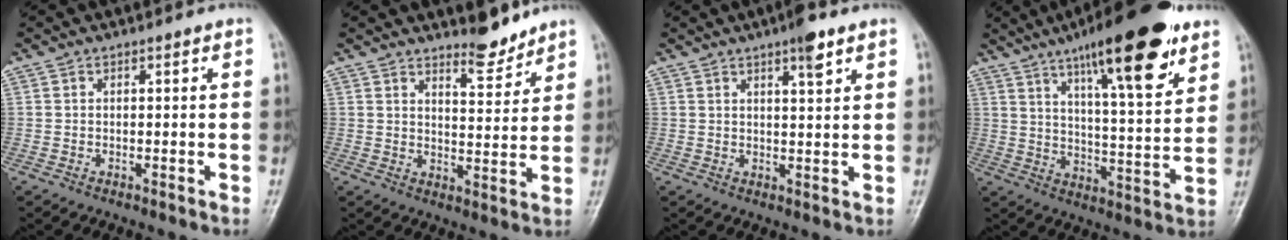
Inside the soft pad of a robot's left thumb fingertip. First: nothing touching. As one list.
[{"total": 5.6, "force": [5.0, 1.4, 2.0], "torque": [-0.017, -0.049, 0.084]}, {"total": 4.6, "force": [2.9, 0.9, 3.5], "torque": [-0.049, -0.012, 0.042]}, {"total": 21.1, "force": [12.8, 4.9, 16.0], "torque": [-0.221, -0.046, 0.199]}]